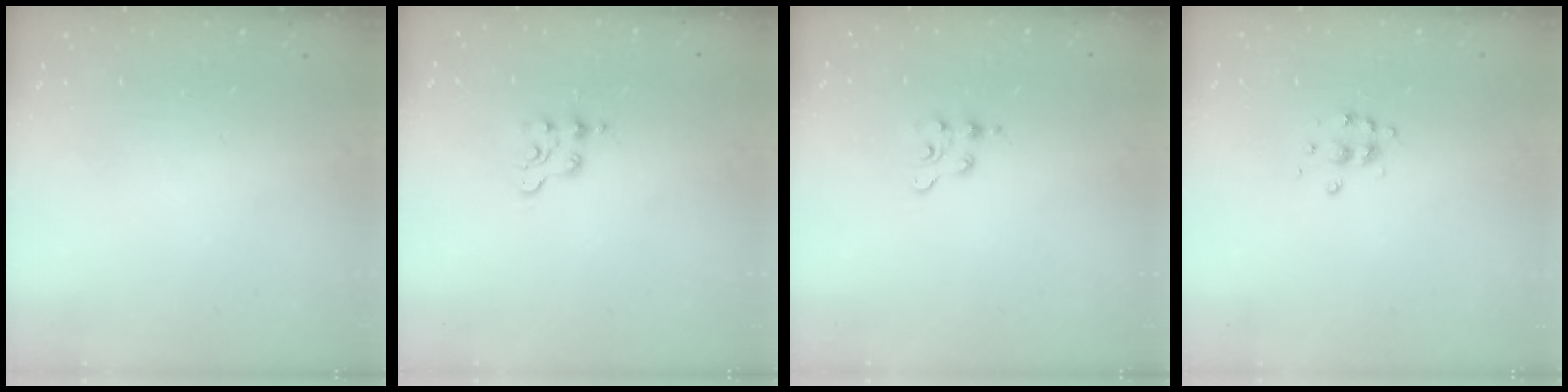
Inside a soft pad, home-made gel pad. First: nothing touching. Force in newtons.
{"total": 2.6, "press": 2.6, "slide": 0.4}
{"total": 2.6, "press": 2.5, "slide": 0.4}
{"total": 5.5, "press": 5.5, "slide": 0.6}